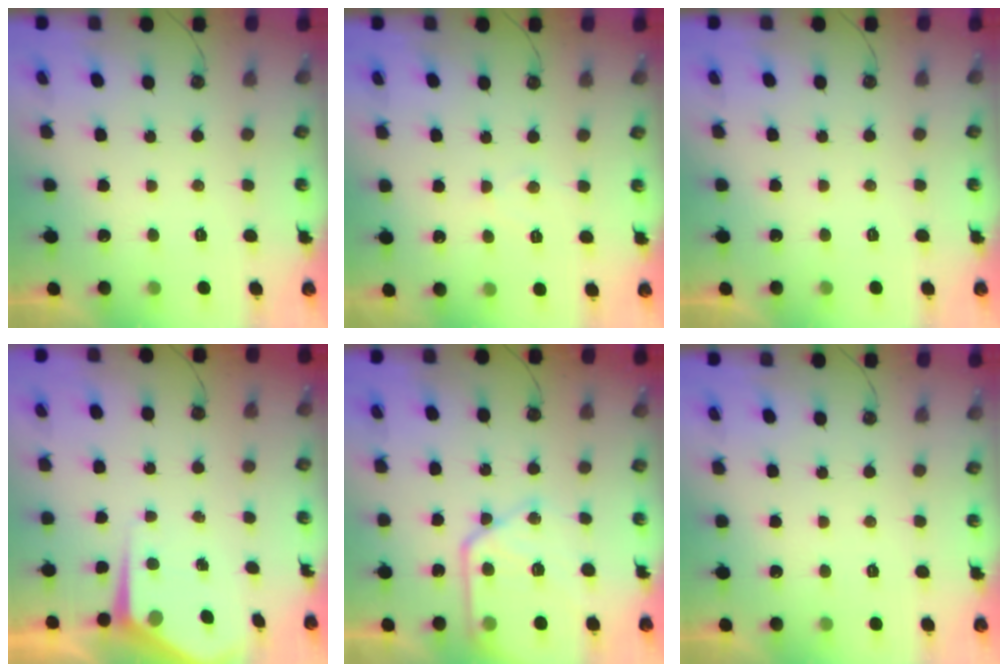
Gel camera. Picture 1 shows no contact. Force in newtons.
{"total": 4.7, "press": 4.6, "slide": 0.8}
{"total": 0.0}
{"total": 4.9, "press": 4.9, "slide": 0.3}
{"total": 16.0, "press": 16.0, "slide": 1.5}
{"total": 0.0}